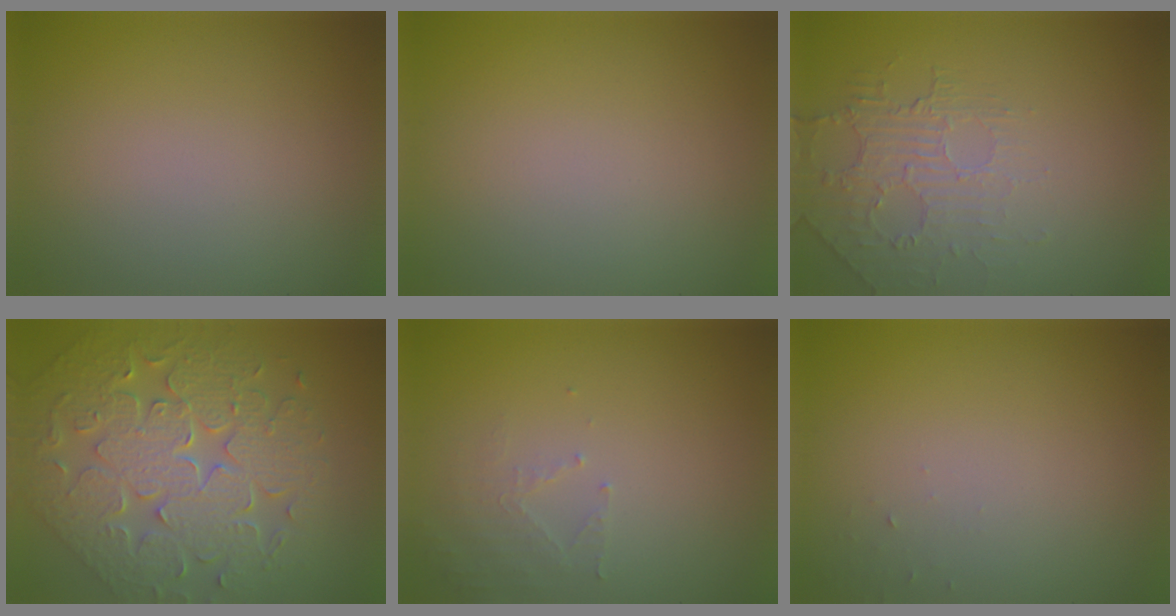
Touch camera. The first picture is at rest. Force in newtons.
{"total": 0.0}
{"total": 2.1, "press": 1.2, "slide": 1.7}
{"total": 9.3, "press": 7.1, "slide": 6.1}
{"total": 1.7, "press": 1.7, "slide": 0.3}
{"total": 0.6, "press": 0.6, "slide": 0.1}